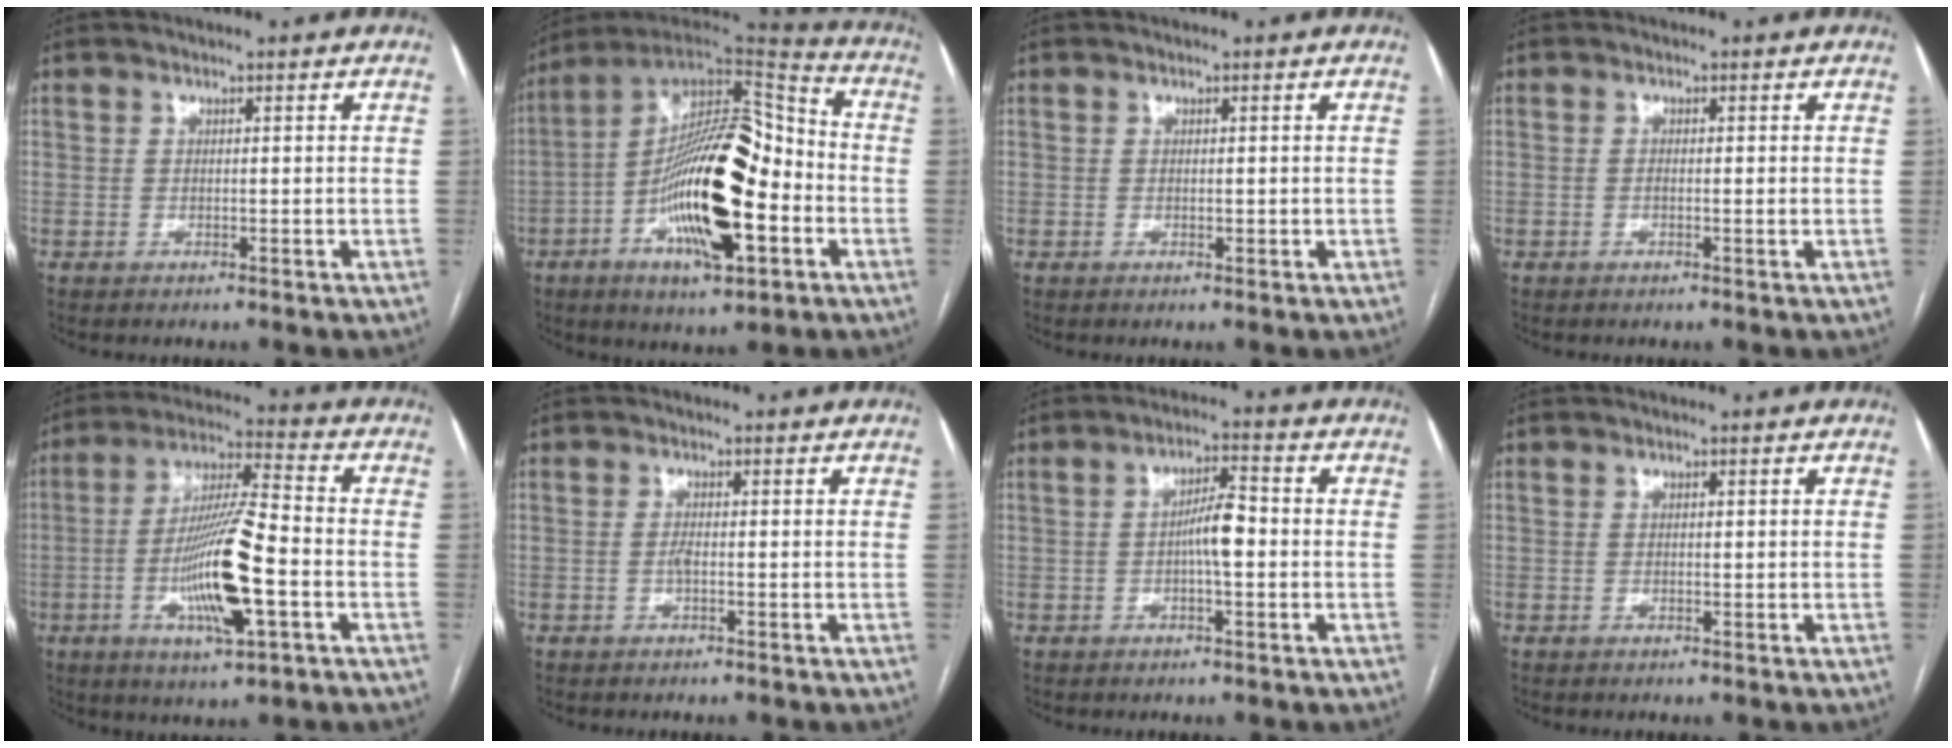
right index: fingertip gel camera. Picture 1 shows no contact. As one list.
[{"total": 22.8, "force": [-5.8, 6.9, 20.9], "torque": [-0.371, 0.006, -0.091]}, {"total": 0.8, "force": [0.0, 0.5, 0.6], "torque": [-0.009, -0.002, 0.002]}, {"total": 1.3, "force": [-0.1, 0.2, 1.3], "torque": [-0.022, -0.001, -0.001]}, {"total": 14.6, "force": [-4.0, 1.7, 14.0], "torque": [-0.265, -0.006, -0.071]}, {"total": 1.2, "force": [-0.3, 0.3, 1.1], "torque": [-0.025, 0.000, -0.006]}, {"total": 5.0, "force": [-0.6, 0.9, 4.8], "torque": [-0.088, 0.011, -0.010]}, {"total": 0.5, "force": [0.1, 0.1, 0.5], "torque": [-0.010, 0.000, 0.001]}]